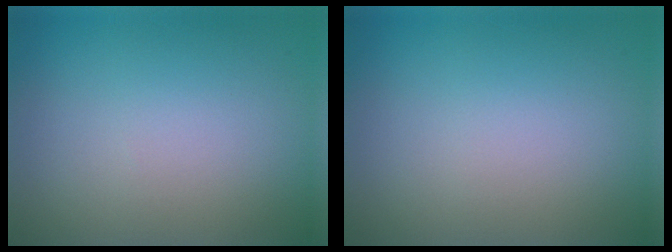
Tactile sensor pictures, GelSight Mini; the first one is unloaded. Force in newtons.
{"total": 0.0}